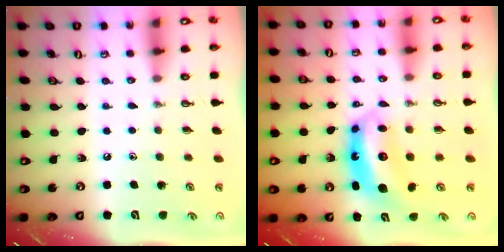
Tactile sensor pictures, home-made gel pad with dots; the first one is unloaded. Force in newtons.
{"total": 7.3, "press": 7.3, "slide": 1.1}